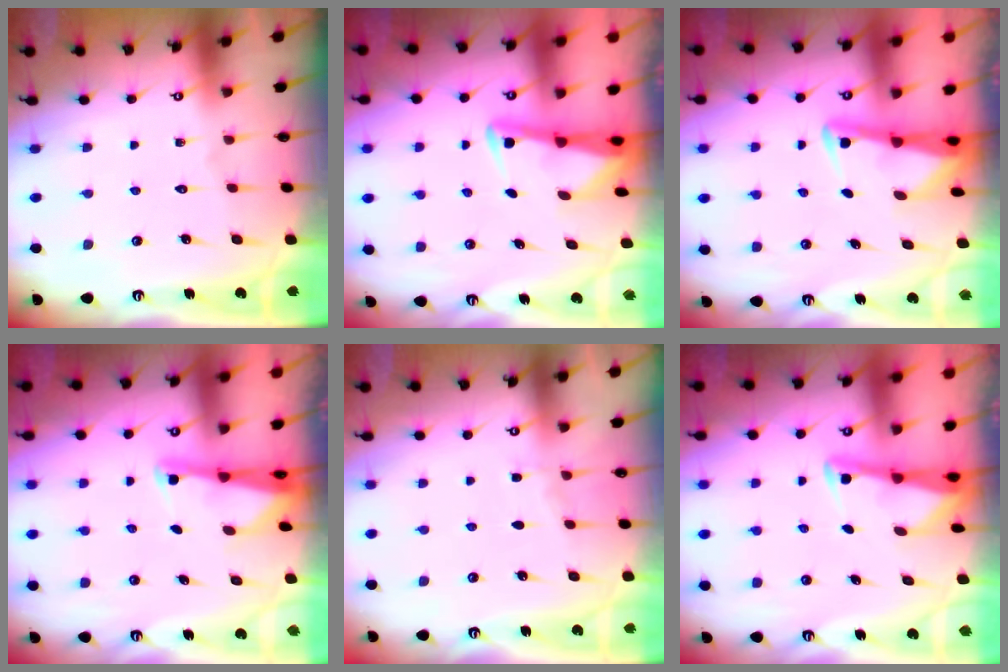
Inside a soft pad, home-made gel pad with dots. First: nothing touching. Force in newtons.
{"total": 3.0, "press": 3.0, "slide": 0.3}
{"total": 3.0, "press": 3.0, "slide": 0.3}
{"total": 2.9, "press": 2.8, "slide": 0.5}
{"total": 3.2, "press": 3.1, "slide": 0.5}
{"total": 3.3, "press": 3.3, "slide": 0.4}